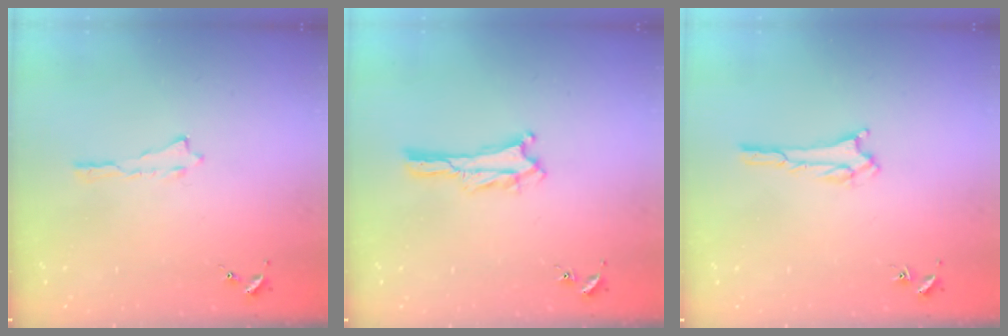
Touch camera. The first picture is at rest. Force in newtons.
{"total": 1.3, "press": 1.3, "slide": 0.4}
{"total": 1.8, "press": 1.8, "slide": 0.2}